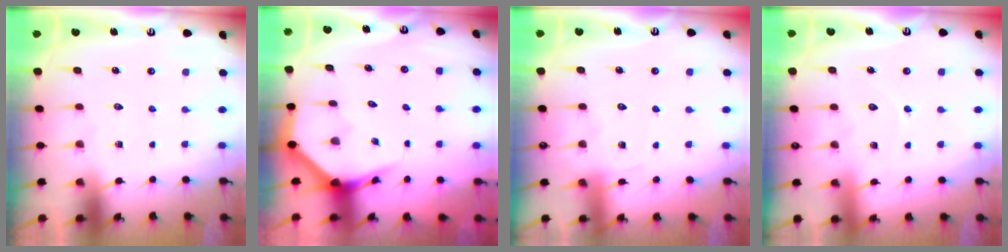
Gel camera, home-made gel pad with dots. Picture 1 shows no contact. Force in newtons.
{"total": 4.0, "press": 4.0, "slide": 0.2}
{"total": 4.1, "press": 4.0, "slide": 0.5}
{"total": 5.3, "press": 5.3, "slide": 0.5}